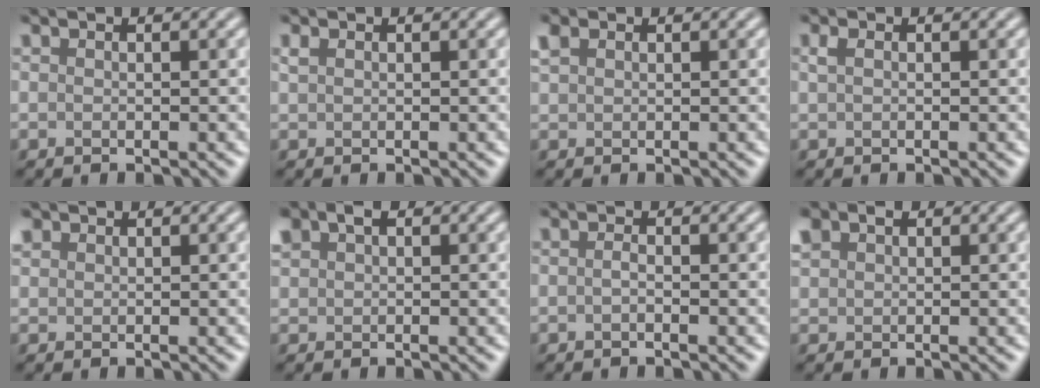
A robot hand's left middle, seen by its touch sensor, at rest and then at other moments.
{"total": 0.7, "force": [0.5, 0.4, 0.4], "torque": [-0.011, 0.003, 0.011]}
{"total": 1.4, "force": [0.9, 0.9, 0.6], "torque": [-0.014, 0.006, 0.020]}
{"total": 0.8, "force": [0.3, 0.4, 0.6], "torque": [-0.017, 0.003, 0.006]}
{"total": 1.0, "force": [0.8, 0.6, 0.1], "torque": [-0.001, 0.003, 0.015]}
{"total": 2.4, "force": [1.4, 1.6, 1.3], "torque": [-0.027, 0.010, 0.024]}
{"total": 0.7, "force": [-0.3, 0.2, 0.6], "torque": [-0.014, 0.000, -0.006]}
{"total": 2.0, "force": [1.1, 1.4, 0.8], "torque": [-0.017, 0.008, 0.021]}